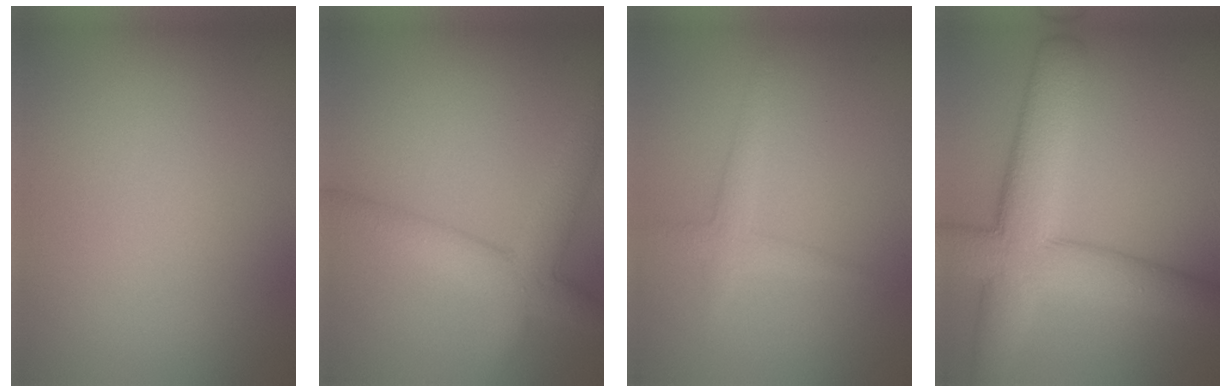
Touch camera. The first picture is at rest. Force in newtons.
{"total": 5.1, "press": 5.1, "slide": 0.2}
{"total": 1.2, "press": 1.2, "slide": 0.1}
{"total": 9.1, "press": 9.0, "slide": 0.7}